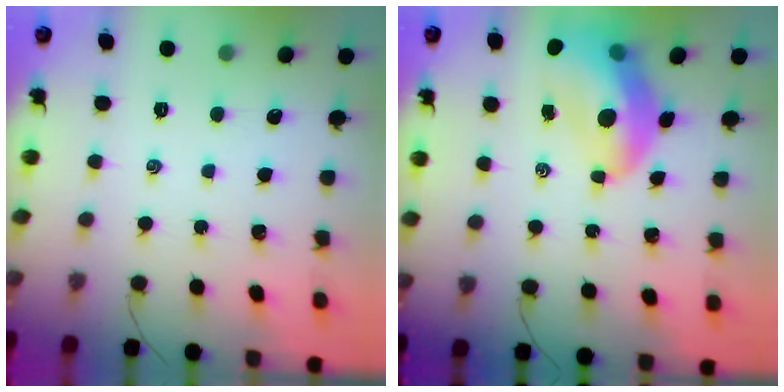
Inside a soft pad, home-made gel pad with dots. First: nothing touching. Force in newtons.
{"total": 13.3, "press": 12.6, "slide": 4.0}